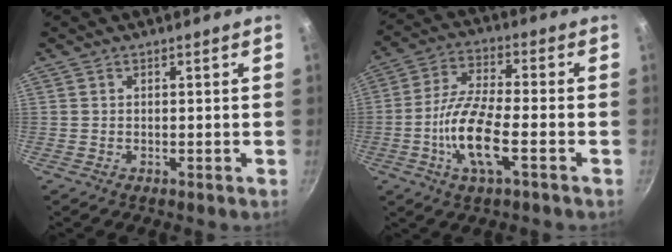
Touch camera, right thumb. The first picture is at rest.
{"total": 11.8, "force": [-3.7, 3.6, 10.6], "torque": [-0.208, 0.023, -0.081]}